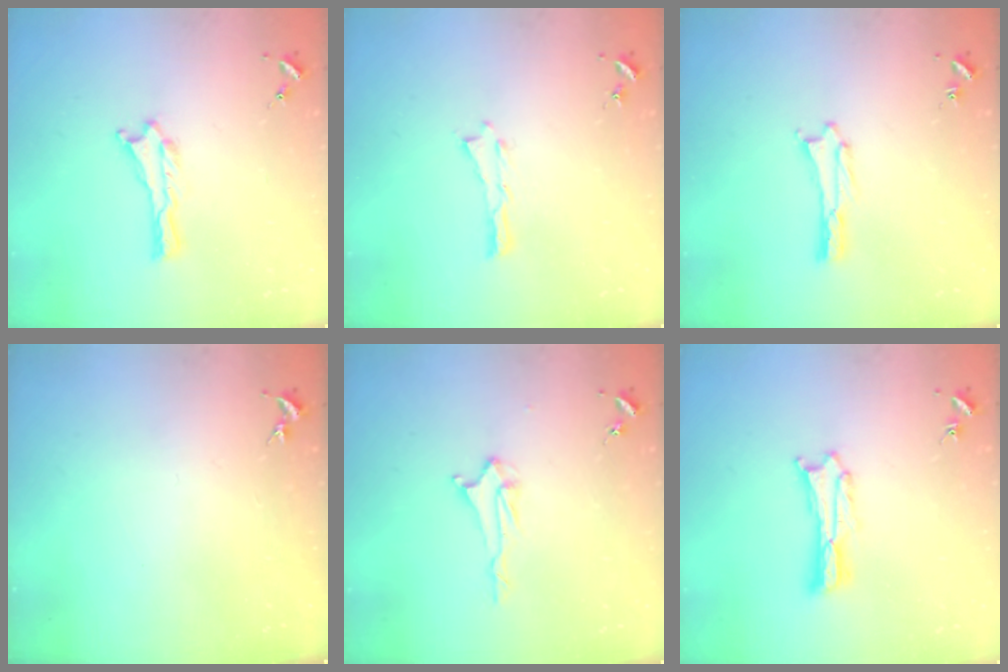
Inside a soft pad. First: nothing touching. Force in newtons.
{"total": 0.0}
{"total": 0.5, "press": 0.5, "slide": 0.2}
{"total": 0.0}
{"total": 2.0, "press": 2.0, "slide": 0.4}
{"total": 1.2, "press": 1.2, "slide": 0.2}